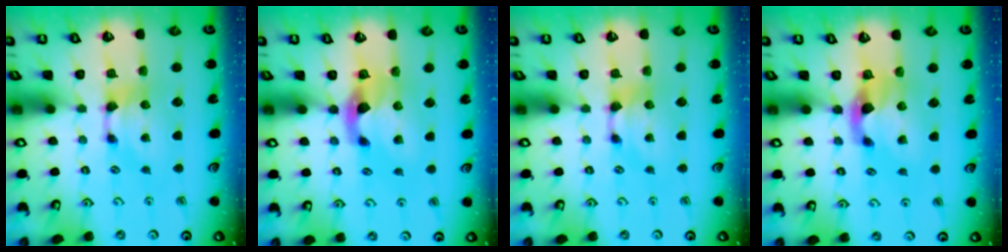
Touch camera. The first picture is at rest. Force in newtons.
{"total": 2.8, "press": 2.5, "slide": 1.3}
{"total": 0.0}
{"total": 2.9, "press": 2.6, "slide": 1.4}